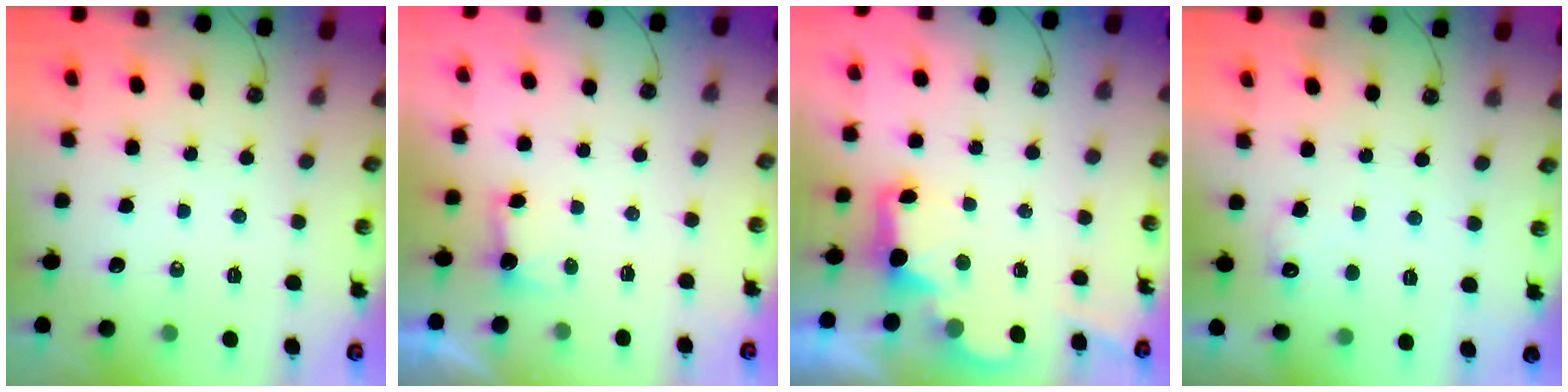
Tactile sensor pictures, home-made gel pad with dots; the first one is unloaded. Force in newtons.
{"total": 2.4, "press": 2.3, "slide": 0.9}
{"total": 3.0, "press": 2.9, "slide": 0.6}
{"total": 5.0, "press": 4.8, "slide": 1.3}